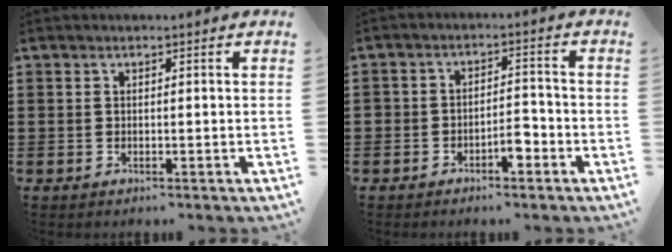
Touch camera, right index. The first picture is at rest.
{"total": 3.6, "force": [-2.4, 1.7, 2.0], "torque": [-0.036, 0.011, -0.049]}